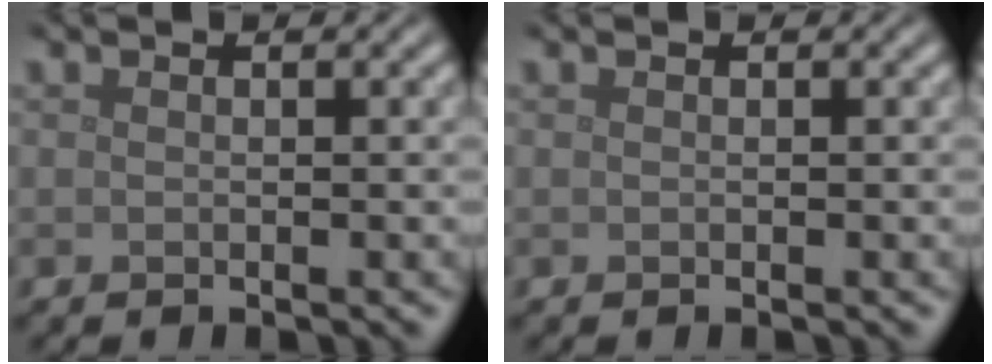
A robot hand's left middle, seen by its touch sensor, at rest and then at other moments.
{"total": 0.0}